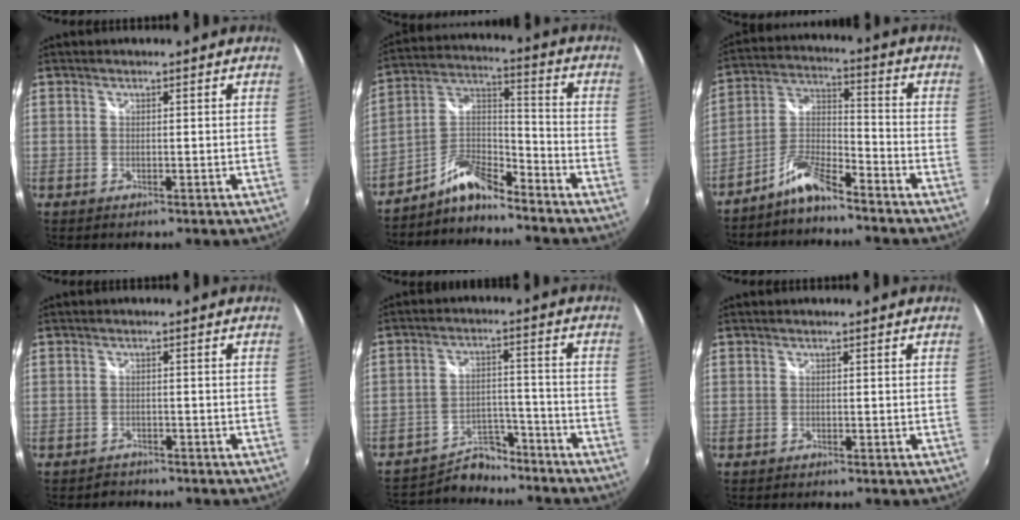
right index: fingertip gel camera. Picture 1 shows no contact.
{"total": 9.0, "force": [-7.7, 2.1, 4.2], "torque": [-0.104, 0.035, -0.156]}
{"total": 7.8, "force": [-6.5, 1.2, 4.2], "torque": [-0.104, 0.026, -0.128]}
{"total": 2.0, "force": [-1.8, 1.0, -0.2], "torque": [-0.002, 0.002, -0.029]}
{"total": 11.7, "force": [-10.4, 4.9, 2.0], "torque": [-0.064, 0.027, -0.155]}
{"total": 0.0}